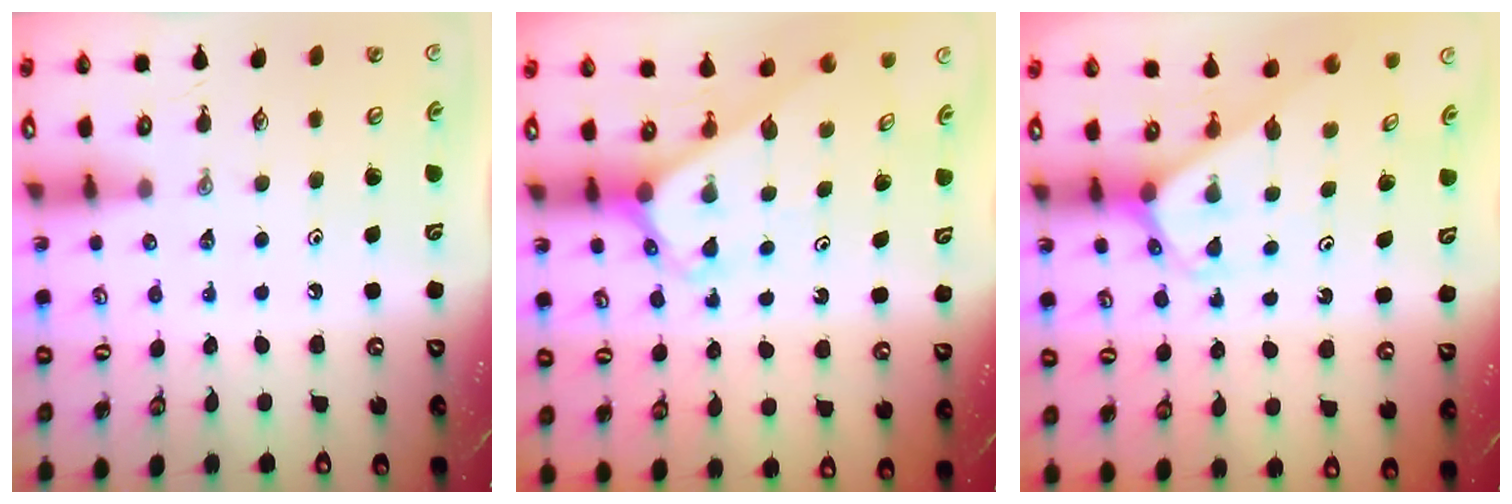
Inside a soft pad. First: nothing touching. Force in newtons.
{"total": 2.7, "press": 2.7, "slide": 0.2}
{"total": 2.6, "press": 2.6, "slide": 0.1}